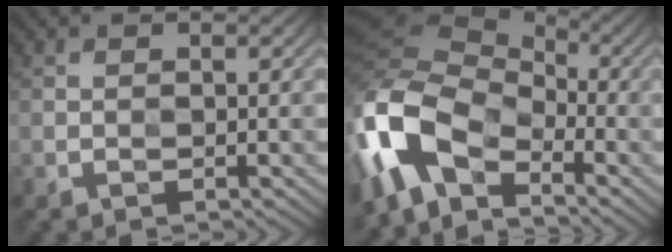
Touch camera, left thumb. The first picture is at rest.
{"total": 14.3, "force": [-4.4, 8.9, 10.3], "torque": [-0.249, -0.012, -0.096]}